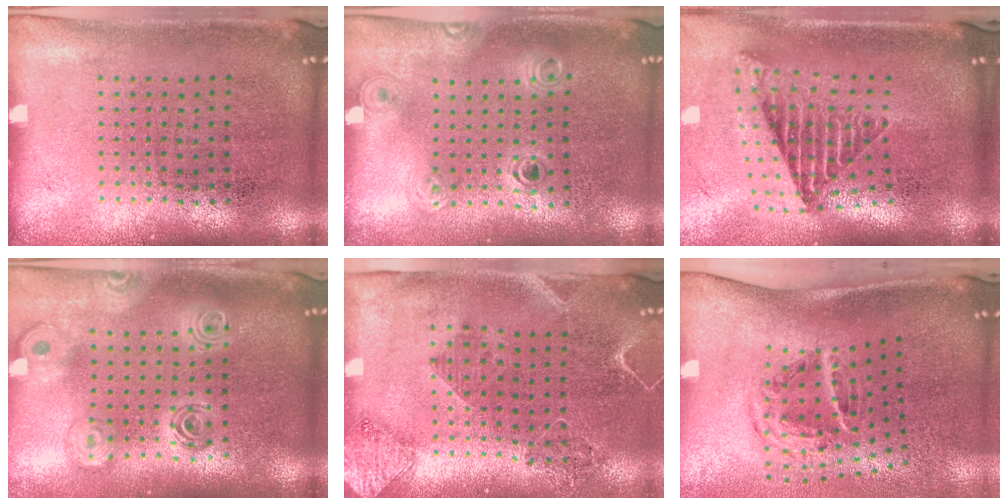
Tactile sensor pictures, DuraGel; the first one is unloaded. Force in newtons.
{"total": 1.2, "press": 1.1, "slide": 0.5}
{"total": 2.6, "press": 1.6, "slide": 2.0}
{"total": 2.1, "press": 1.7, "slide": 1.2}
{"total": 1.8, "press": 1.7, "slide": 0.8}
{"total": 2.2, "press": 1.2, "slide": 1.8}